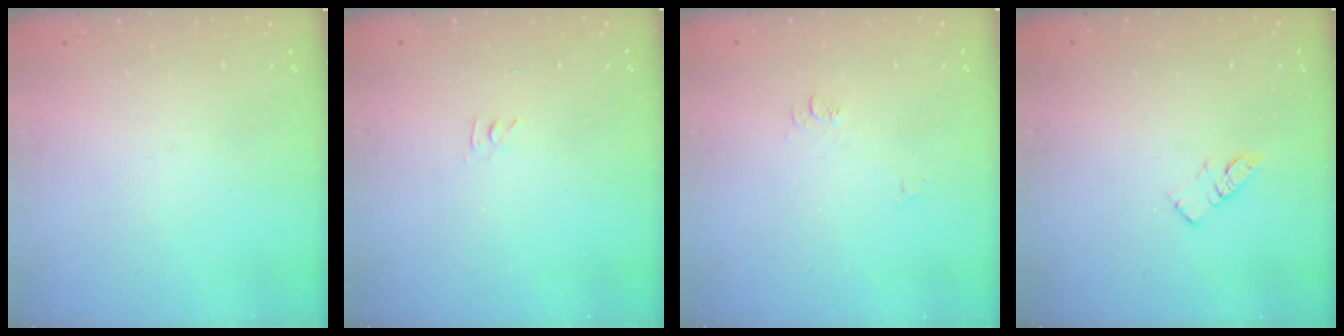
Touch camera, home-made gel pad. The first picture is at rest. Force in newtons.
{"total": 2.8, "press": 2.8, "slide": 0.4}
{"total": 6.6, "press": 6.6, "slide": 0.6}
{"total": 5.8, "press": 5.8, "slide": 0.4}